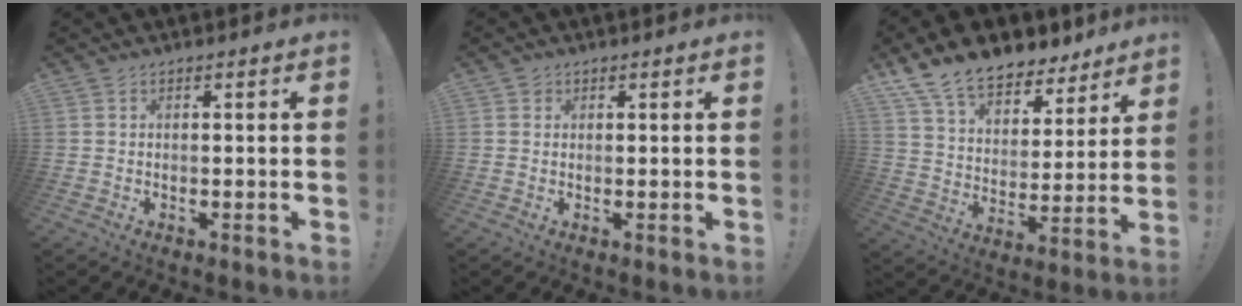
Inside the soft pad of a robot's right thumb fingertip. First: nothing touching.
{"total": 1.2, "force": [0.7, 1.0, 0.1], "torque": [0.002, -0.001, 0.012]}
{"total": 14.1, "force": [11.2, 7.0, 4.9], "torque": [-0.098, -0.083, 0.208]}